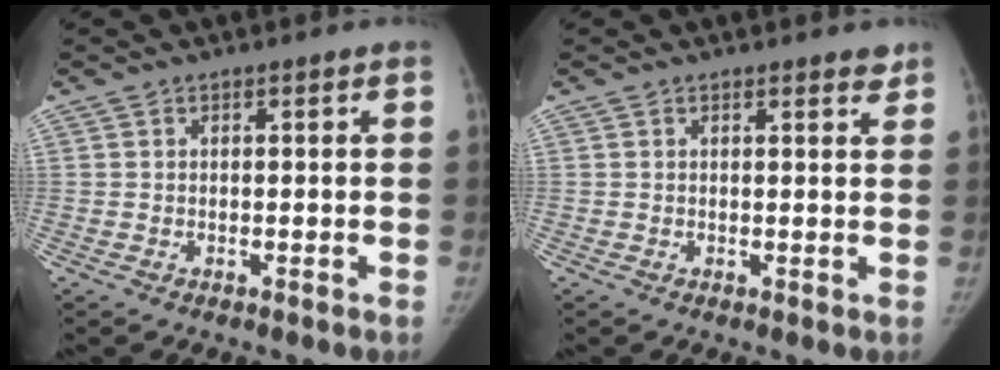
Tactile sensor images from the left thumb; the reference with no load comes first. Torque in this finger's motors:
{"motor_torque": [0.25, -0.08, 0.40, -0.35, 0.07]}